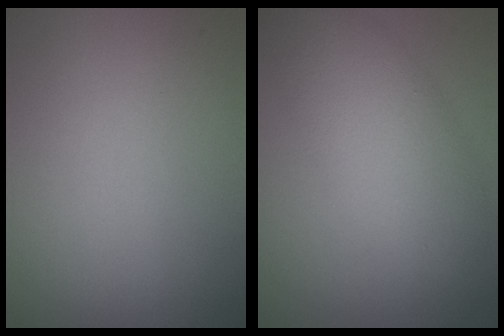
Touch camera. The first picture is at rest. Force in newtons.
{"total": 5.8, "press": 5.8, "slide": 0.1}